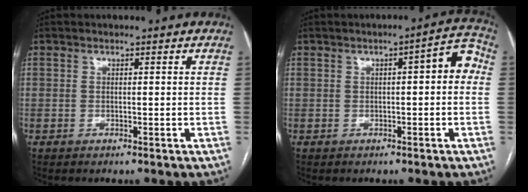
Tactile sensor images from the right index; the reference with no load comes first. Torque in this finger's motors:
{"motor_torque": [0.47, -0.07, 0.16, 0.05]}